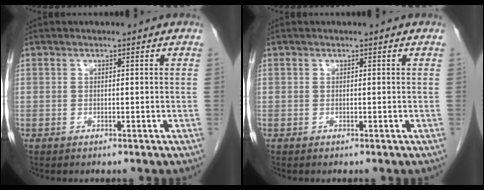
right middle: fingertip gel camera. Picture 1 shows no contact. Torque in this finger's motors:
{"motor_torque": [-0.05, -0.17, -0.01, 0.01]}